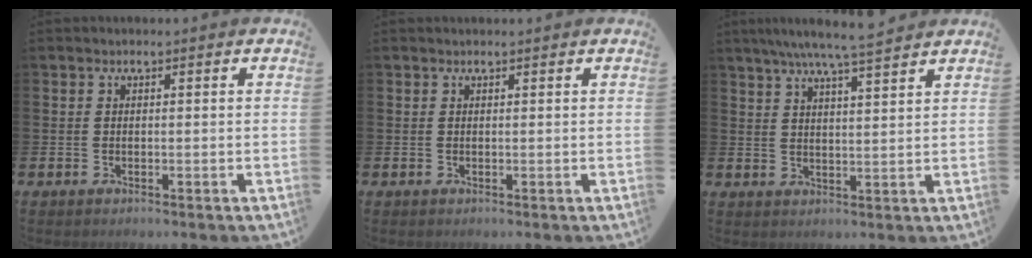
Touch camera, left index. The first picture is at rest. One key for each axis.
{"total": 0.0}
{"total": 6.7, "fx": 6.1, "fy": -0.1, "fz": 2.7, "tx": -0.058, "ty": -0.026, "tz": 0.106}